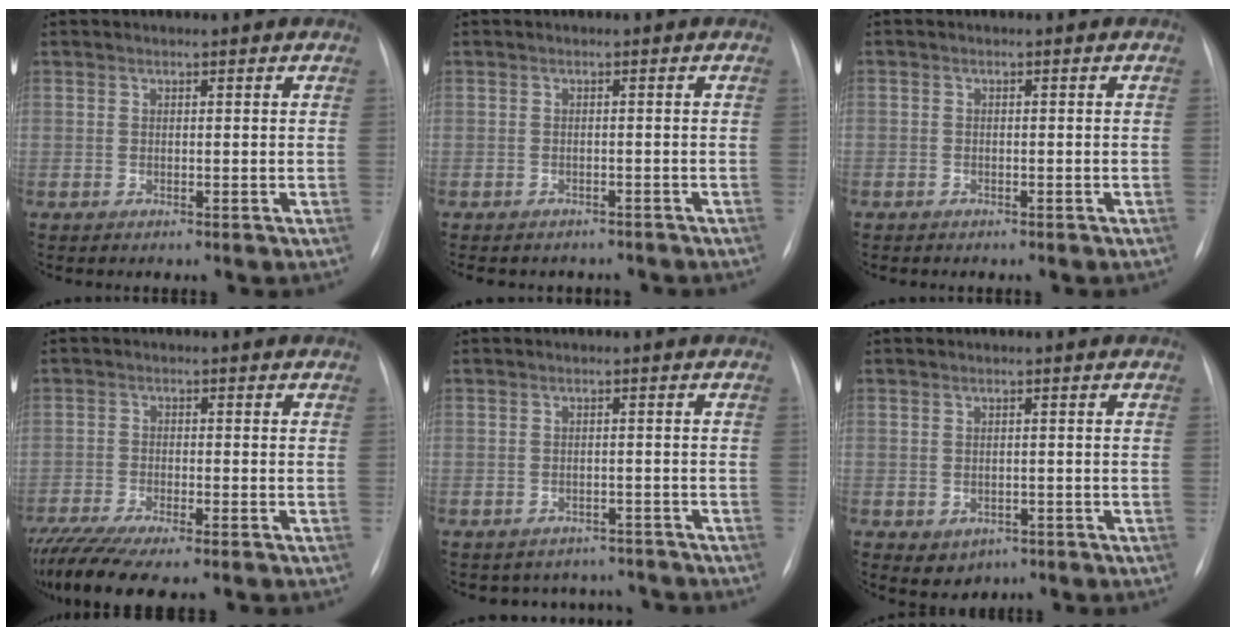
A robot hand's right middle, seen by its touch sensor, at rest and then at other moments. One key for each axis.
{"total": 7.9, "fx": -6.9, "fy": 3.3, "fz": 2.0, "tx": -0.028, "ty": 0.008, "tz": -0.073}
{"total": 1.2, "fx": -0.8, "fy": 0.8, "fz": 0.2, "tx": -0.007, "ty": 0.002, "tz": -0.010}
{"total": 10.4, "fx": -8.4, "fy": 1.3, "fz": 6.0, "tx": -0.102, "ty": -0.016, "tz": -0.135}
{"total": 6.1, "fx": -5.5, "fy": 2.6, "fz": -0.5, "tx": 0.016, "ty": 0.025, "tz": -0.062}
{"total": 2.9, "fx": -1.1, "fy": 2.4, "fz": 1.2, "tx": -0.014, "ty": 0.000, "tz": -0.002}